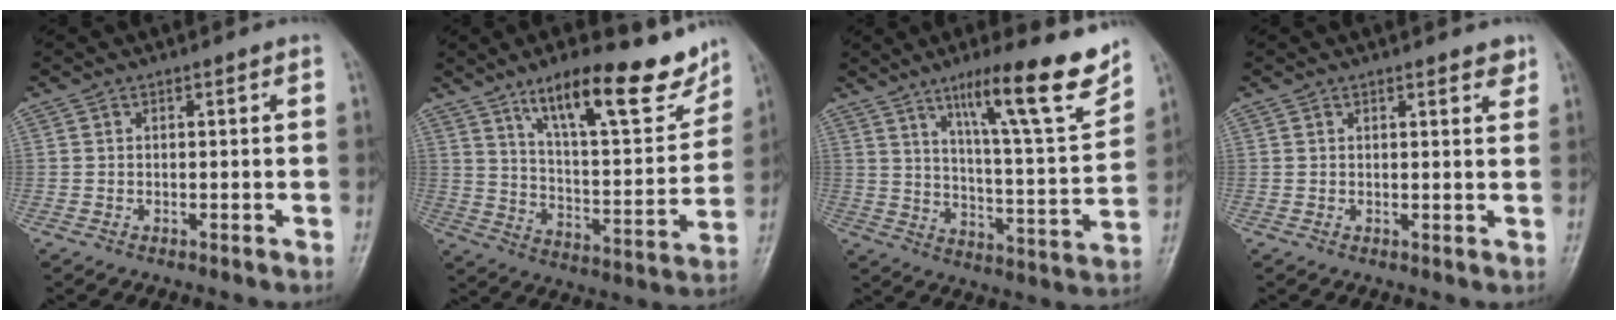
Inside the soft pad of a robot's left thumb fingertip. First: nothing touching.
{"total": 20.4, "force": [13.7, 5.9, 14.0], "torque": [-0.168, -0.071, 0.221]}
{"total": 18.1, "force": [11.9, 2.4, 13.5], "torque": [-0.182, -0.067, 0.187]}
{"total": 2.5, "force": [1.9, 0.8, 1.5], "torque": [-0.009, -0.009, 0.022]}